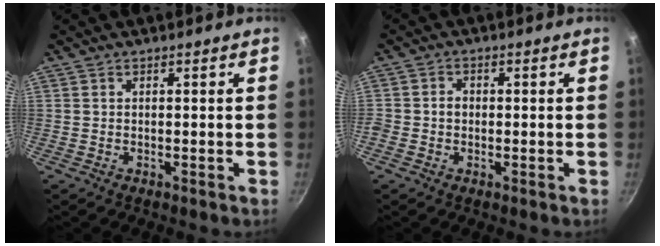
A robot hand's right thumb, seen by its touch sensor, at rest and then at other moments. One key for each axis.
{"total": 2.3, "fx": -0.4, "fy": 2.0, "fz": 1.0, "tx": -0.010, "ty": 0.010, "tz": -0.011}